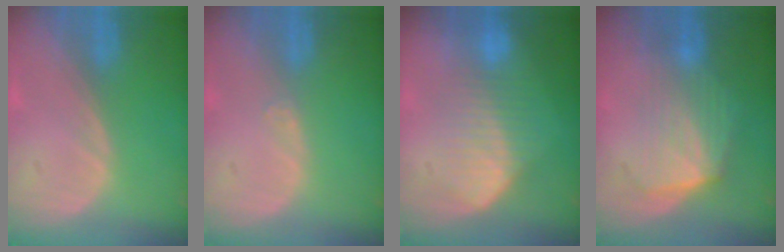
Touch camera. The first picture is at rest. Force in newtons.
{"total": 0.6, "press": 0.5, "slide": 0.4}
{"total": 6.8, "press": 6.6, "slide": 1.5}
{"total": 7.3, "press": 6.6, "slide": 3.2}